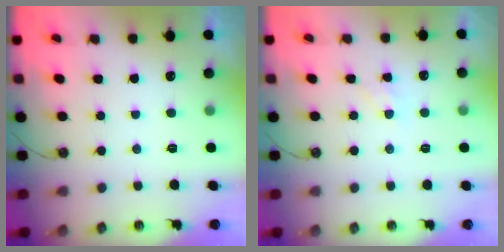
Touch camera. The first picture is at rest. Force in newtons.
{"total": 6.0, "press": 5.9, "slide": 0.7}